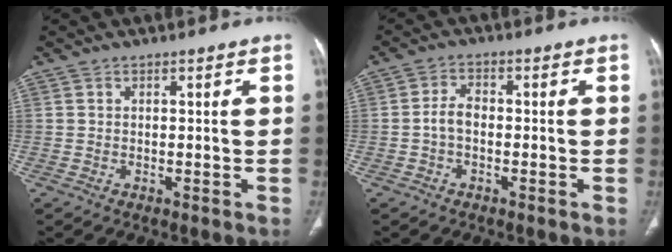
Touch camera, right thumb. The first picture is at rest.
{"total": 3.4, "force": [-0.8, 2.1, 2.6], "torque": [-0.047, 0.014, -0.019]}